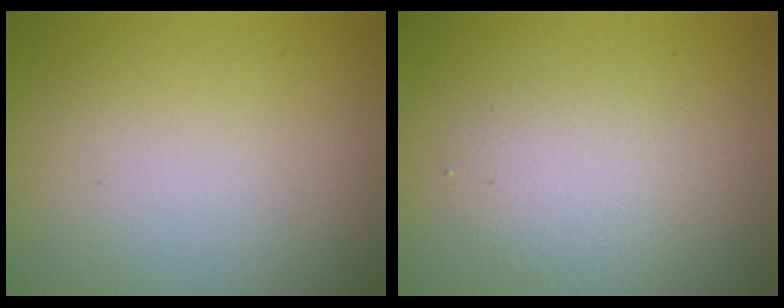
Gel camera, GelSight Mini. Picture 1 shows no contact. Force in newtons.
{"total": 2.2, "press": 2.2, "slide": 0.1}